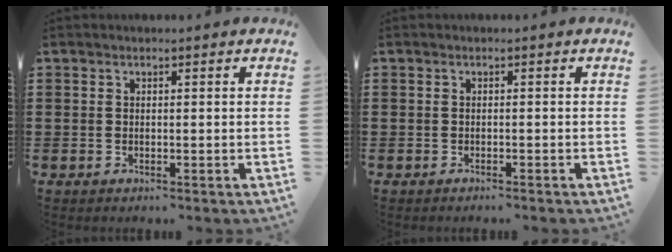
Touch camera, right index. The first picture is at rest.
{"total": 0.5, "force": [-0.5, 0.0, 0.1], "torque": [-0.004, -0.002, -0.010]}